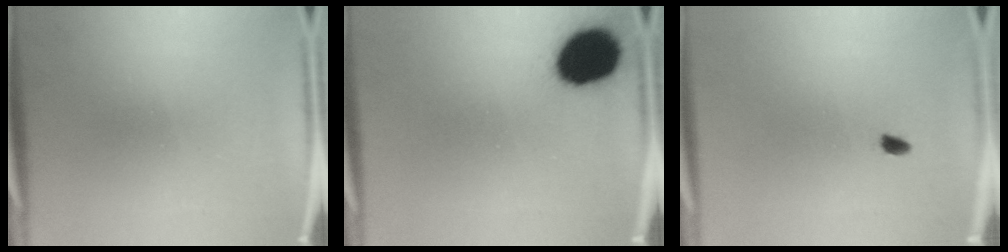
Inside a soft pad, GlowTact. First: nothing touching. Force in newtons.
{"total": 15.6}
{"total": 1.2}